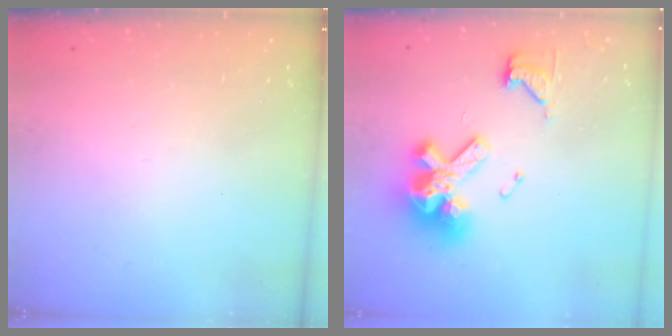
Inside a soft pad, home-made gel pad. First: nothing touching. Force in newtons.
{"total": 14.8, "press": 14.7, "slide": 1.8}